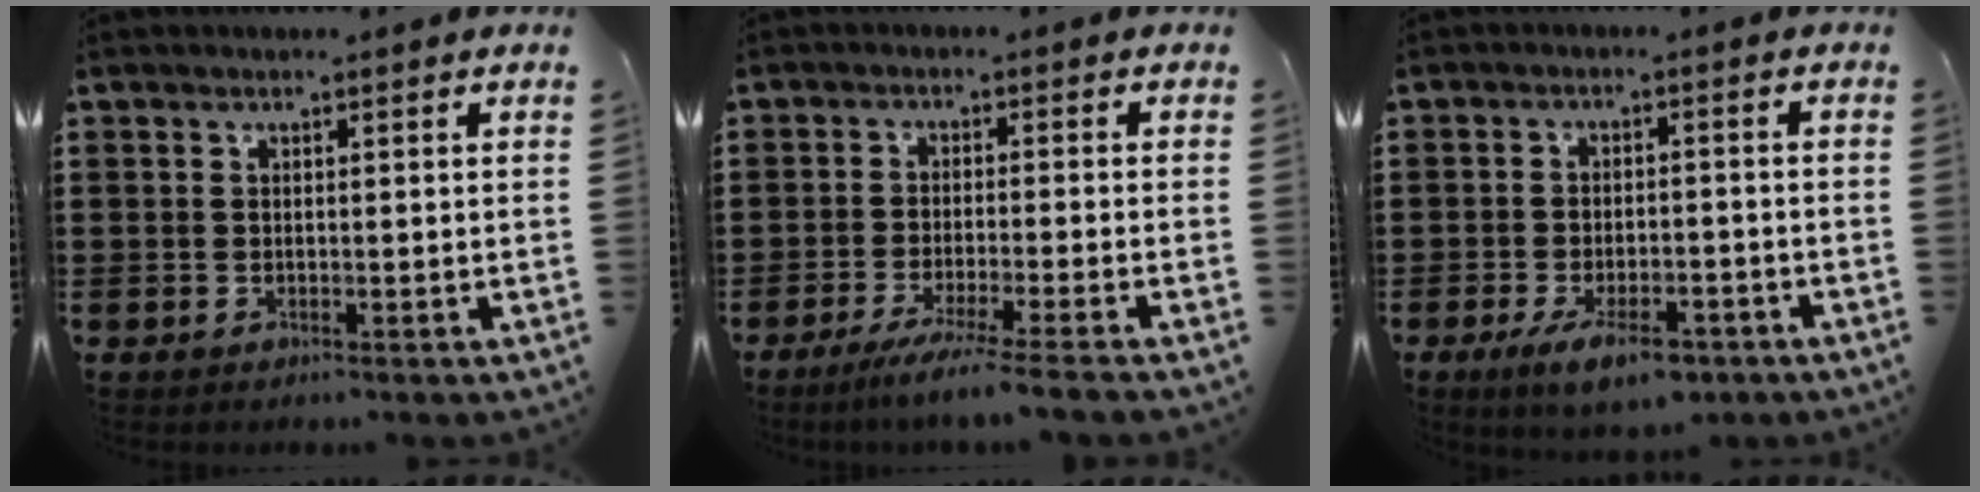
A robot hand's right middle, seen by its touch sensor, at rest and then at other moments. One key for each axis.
{"total": 4.7, "fx": -4.0, "fy": -0.5, "fz": 2.4, "tx": -0.042, "ty": -0.017, "tz": -0.074}
{"total": 6.3, "fx": -4.3, "fy": 2.1, "fz": 4.1, "tx": -0.075, "ty": 0.002, "tz": -0.076}